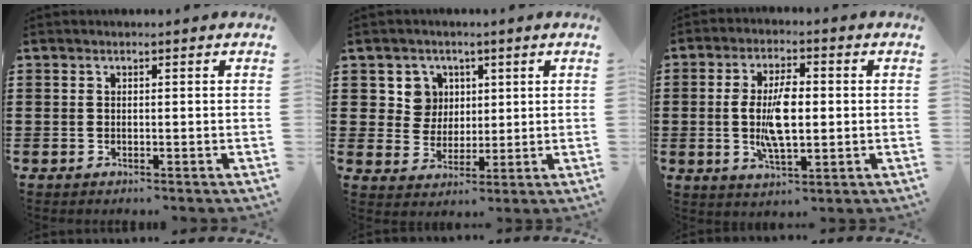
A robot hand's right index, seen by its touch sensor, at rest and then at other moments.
{"total": 5.7, "force": [2.0, 5.2, 1.1], "torque": [-0.042, 0.015, 0.036]}
{"total": 7.9, "force": [-0.1, 3.2, 7.2], "torque": [-0.153, 0.000, -0.008]}